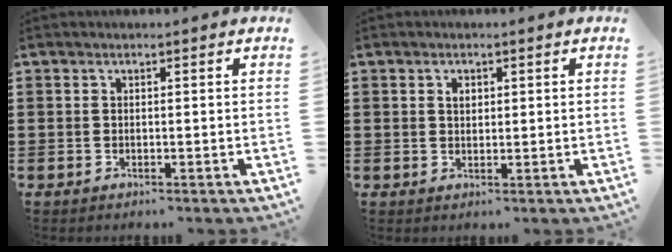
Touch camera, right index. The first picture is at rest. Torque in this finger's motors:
{"motor_torque": [0.46, 0.07, 0.06, 0.04]}